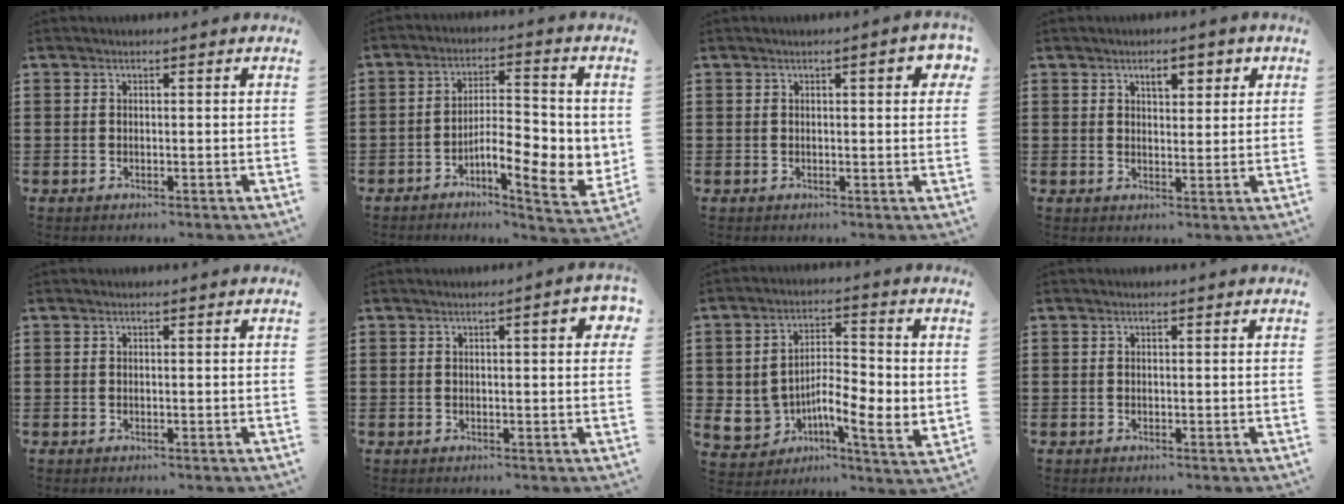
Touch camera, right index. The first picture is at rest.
{"total": 7.9, "force": [-2.5, 2.8, 7.0], "torque": [-0.105, -0.010, -0.045]}
{"total": 2.9, "force": [0.9, 0.6, 2.7], "torque": [-0.038, 0.000, 0.010]}
{"total": 3.4, "force": [1.8, 1.7, 2.4], "torque": [-0.030, 0.000, 0.023]}
{"total": 0.0}
{"total": 3.4, "force": [0.8, 0.7, 3.2], "torque": [-0.044, 0.001, 0.007]}
{"total": 7.5, "force": [-1.0, 4.9, 5.6], "torque": [-0.112, -0.008, -0.017]}
{"total": 0.0}